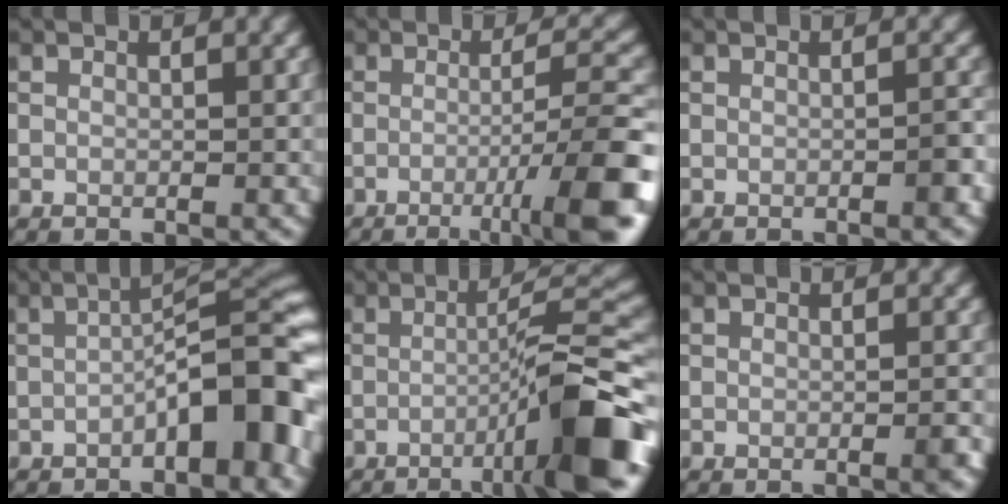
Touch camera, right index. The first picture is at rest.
{"total": 8.9, "force": [-3.6, 1.4, 8.0], "torque": [-0.107, 0.008, -0.056]}
{"total": 1.3, "force": [-0.5, 0.2, 1.1], "torque": [-0.014, 0.005, -0.009]}
{"total": 9.6, "force": [-2.7, 2.7, 8.9], "torque": [-0.116, 0.021, -0.049]}
{"total": 10.3, "force": [-4.0, 1.2, 9.4], "torque": [-0.124, 0.019, -0.069]}
{"total": 1.0, "force": [-0.4, 0.2, 0.9], "torque": [-0.010, 0.003, -0.008]}